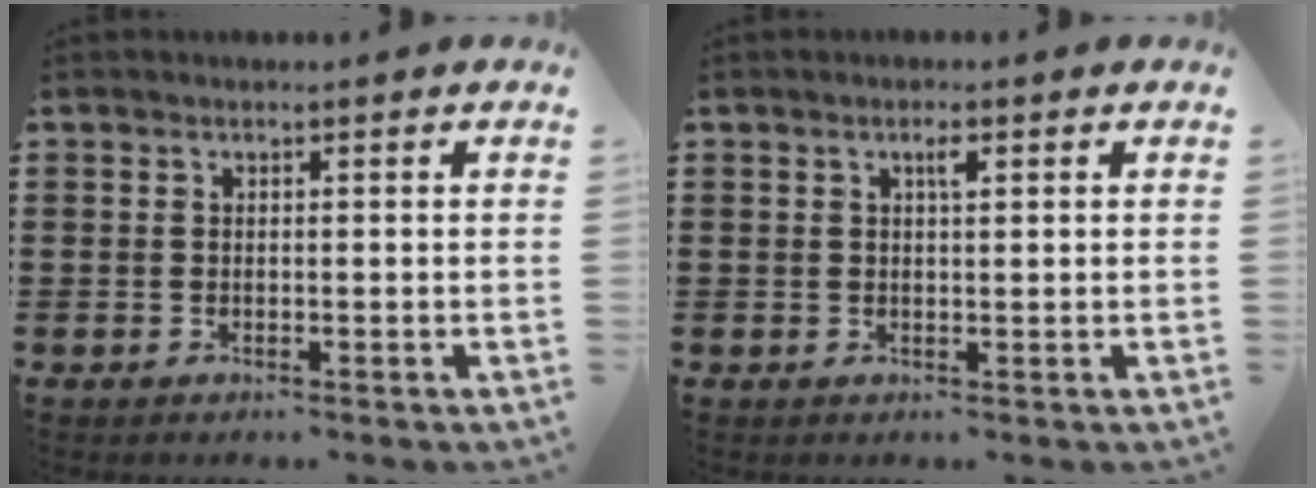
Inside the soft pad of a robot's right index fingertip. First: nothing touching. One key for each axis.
{"total": 1.8, "fx": 0.7, "fy": 0.5, "fz": 1.5, "tx": -0.024, "ty": 0.002, "tz": 0.009}